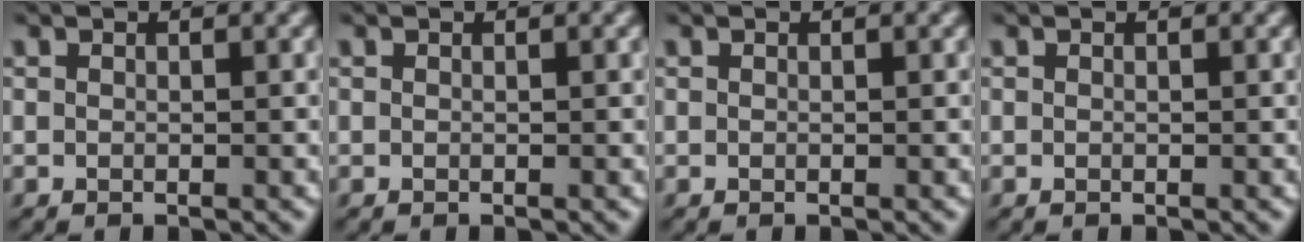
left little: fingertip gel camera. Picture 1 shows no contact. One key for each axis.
{"total": 0.0}
{"total": 0.0}
{"total": 0.0}